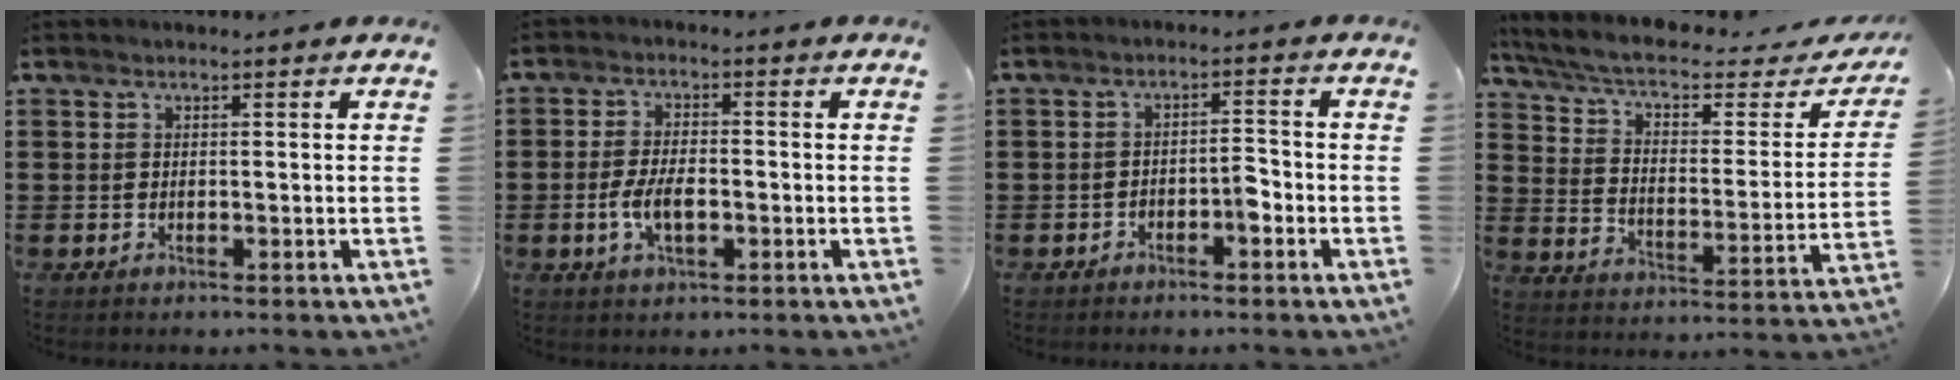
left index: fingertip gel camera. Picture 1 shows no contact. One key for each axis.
{"total": 5.1, "fx": -1.2, "fy": 2.3, "fz": 4.4, "tx": -0.098, "ty": 0.001, "tz": -0.027}
{"total": 2.9, "fx": -1.8, "fy": 1.1, "fz": 2.0, "tx": -0.040, "ty": 0.006, "tz": -0.036}
{"total": 5.7, "fx": 4.2, "fy": 1.3, "fz": 3.6, "tx": -0.091, "ty": -0.033, "tz": 0.068}